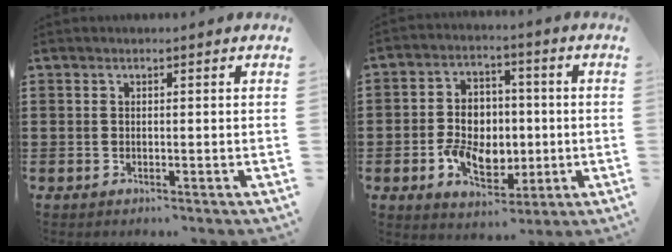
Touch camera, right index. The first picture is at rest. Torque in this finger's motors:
{"motor_torque": [2.14, 0.00, 0.79, 0.21]}